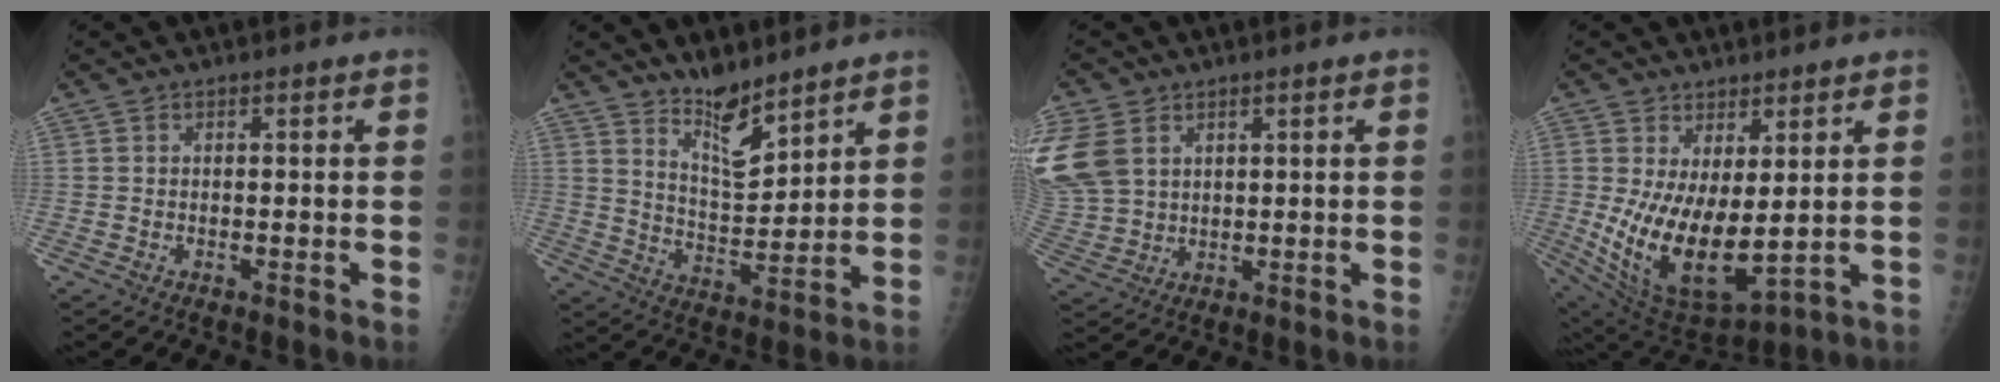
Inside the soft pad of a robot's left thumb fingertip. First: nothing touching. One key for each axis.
{"total": 8.9, "fx": 7.1, "fy": 2.7, "fz": 4.6, "tx": -0.063, "ty": -0.067, "tz": 0.136}
{"total": 12.5, "fx": 4.6, "fy": 9.3, "fz": 7.0, "tx": -0.174, "ty": -0.003, "tz": 0.104}
{"total": 14.0, "fx": 1.1, "fy": 6.2, "fz": 12.5, "tx": -0.226, "ty": -0.040, "tz": 0.045}